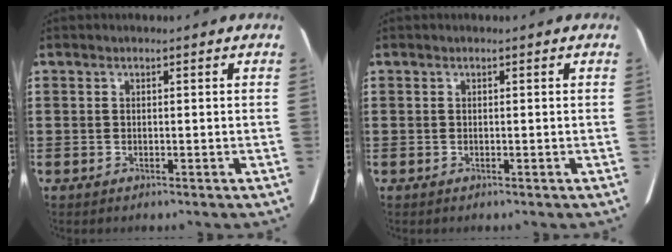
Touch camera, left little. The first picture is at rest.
{"total": 0.0}